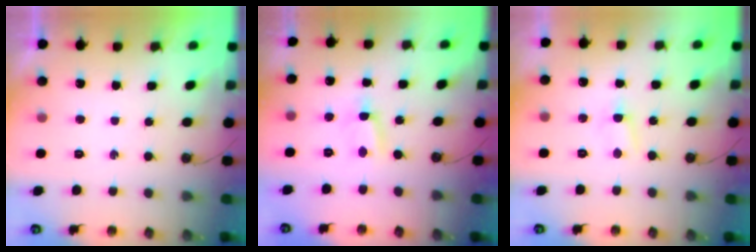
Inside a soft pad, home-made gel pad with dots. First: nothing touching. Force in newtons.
{"total": 10.7, "press": 1.5, "slide": 10.6}
{"total": 2.9, "press": 2.8, "slide": 0.4}